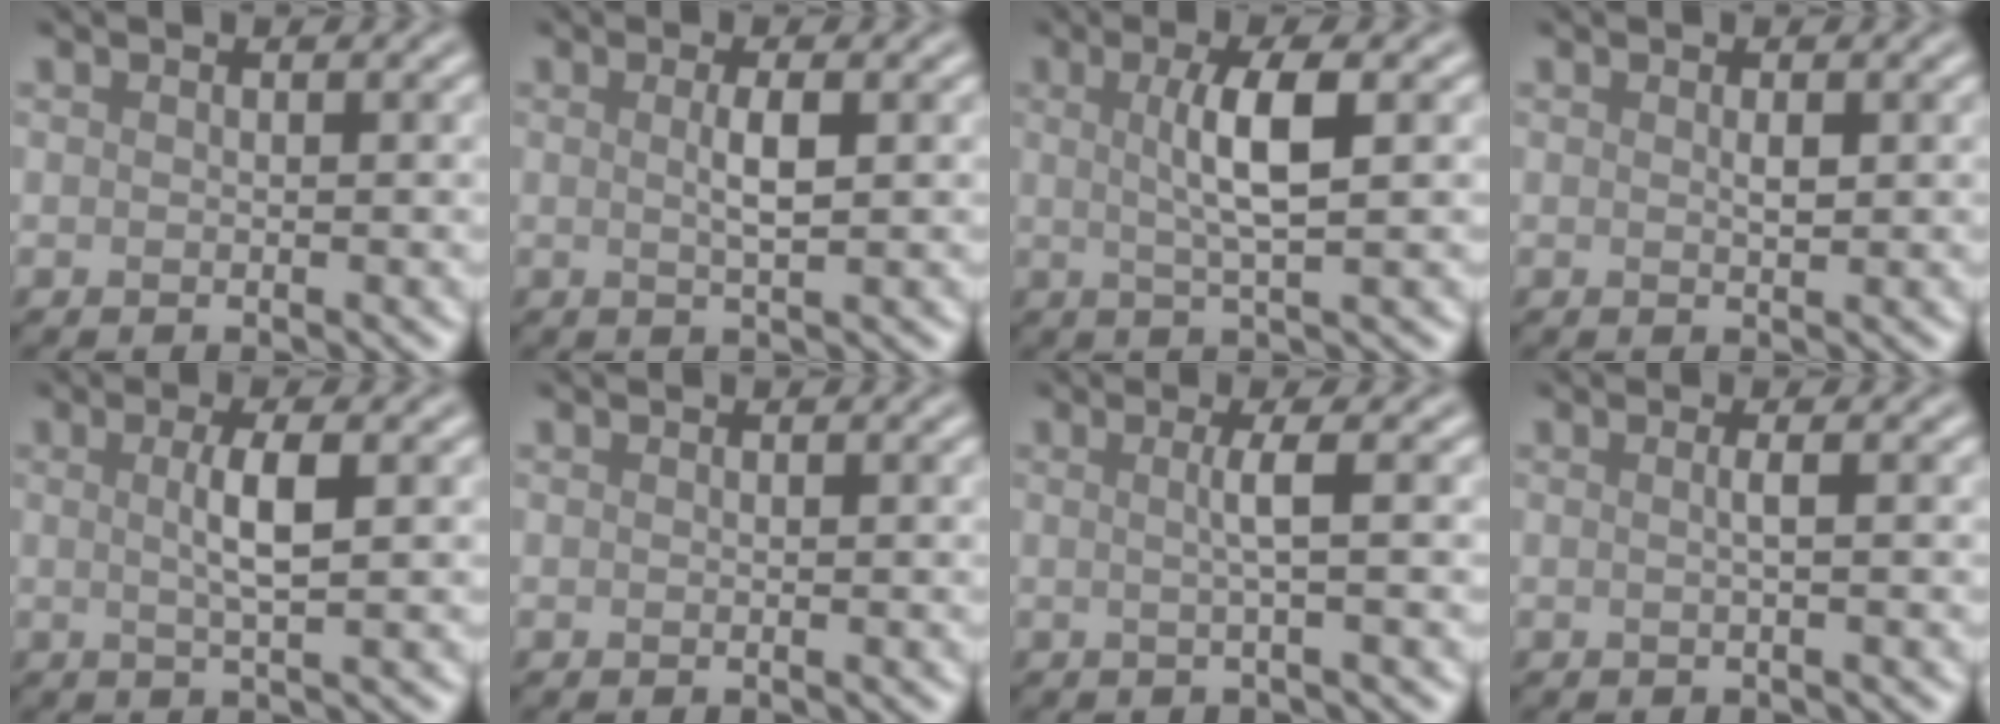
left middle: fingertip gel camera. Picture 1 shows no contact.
{"total": 2.1, "force": [0.3, 0.4, 2.0], "torque": [-0.036, 0.003, 0.004]}
{"total": 4.3, "force": [0.7, 0.9, 4.1], "torque": [-0.074, 0.003, 0.011]}
{"total": 0.8, "force": [0.2, 0.2, 0.7], "torque": [-0.014, 0.000, 0.005]}
{"total": 2.9, "force": [0.4, 0.6, 2.8], "torque": [-0.049, 0.004, 0.005]}
{"total": 0.0}
{"total": 2.2, "force": [0.1, 0.5, 2.2], "torque": [-0.037, 0.002, -0.006]}
{"total": 1.3, "force": [0.0, 0.4, 1.3], "torque": [-0.016, 0.002, -0.007]}